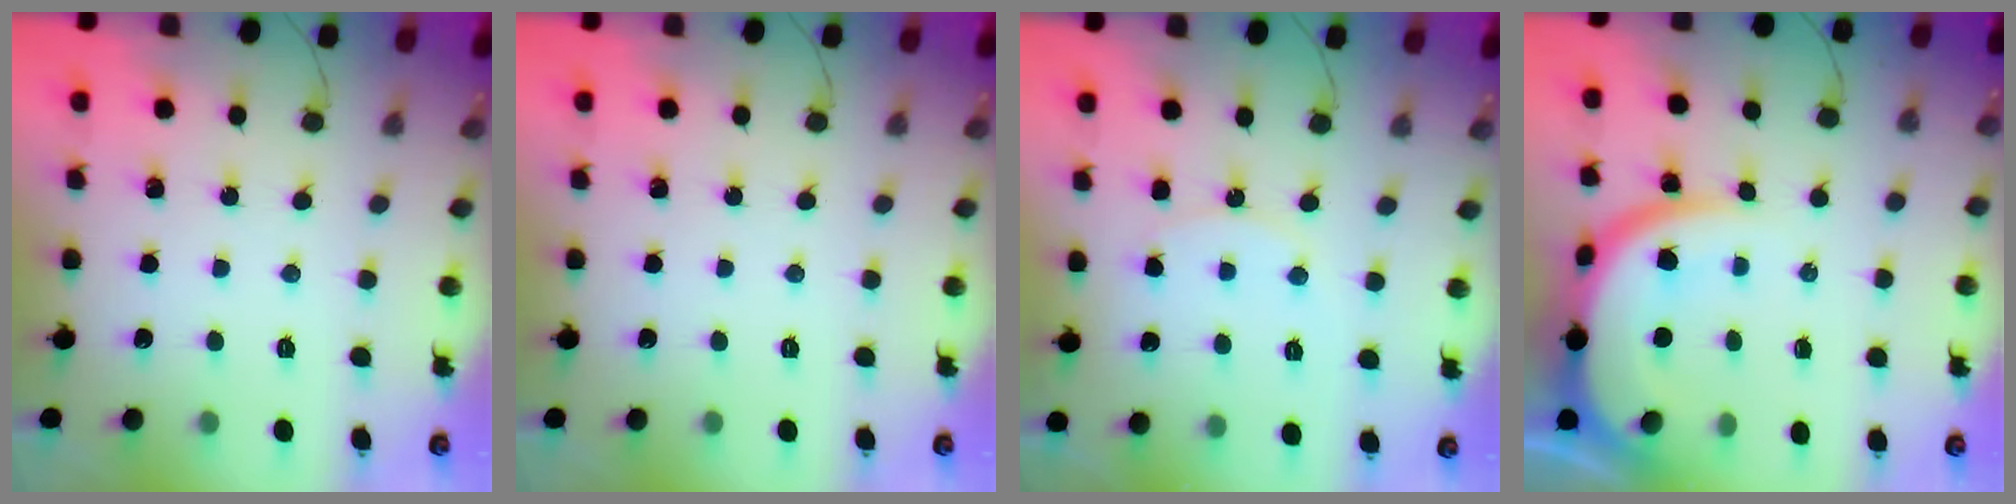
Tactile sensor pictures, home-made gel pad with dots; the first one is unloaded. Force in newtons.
{"total": 0.0}
{"total": 9.1, "press": 9.1, "slide": 0.6}
{"total": 12.7, "press": 12.7, "slide": 1.1}